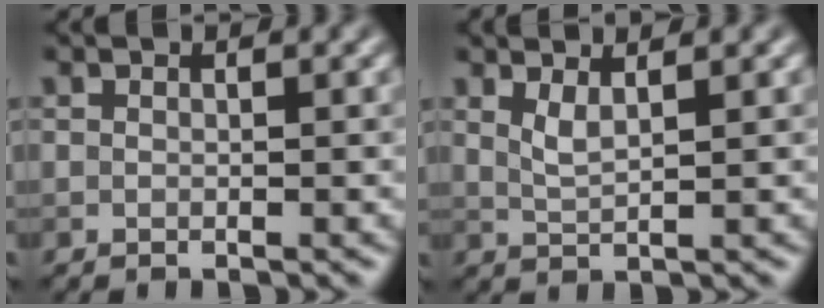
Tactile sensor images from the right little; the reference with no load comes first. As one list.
[{"total": 1.8, "force": [1.1, 0.5, 1.3], "torque": [-0.026, -0.003, 0.021]}]